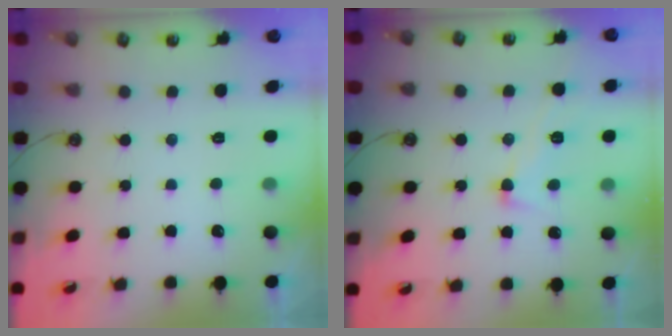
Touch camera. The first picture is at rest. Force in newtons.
{"total": 2.9, "press": 2.9, "slide": 0.4}